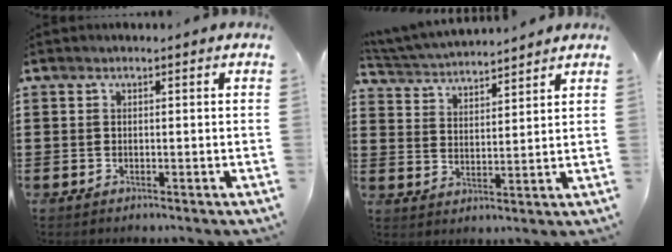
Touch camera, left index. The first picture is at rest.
{"total": 4.2, "force": [4.2, 0.2, 0.3], "torque": [-0.026, -0.021, 0.073]}